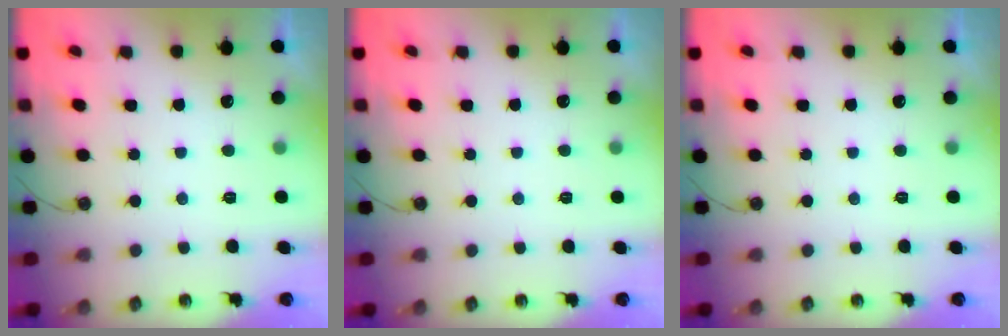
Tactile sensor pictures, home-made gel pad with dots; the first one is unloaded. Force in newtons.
{"total": 2.6, "press": 2.6, "slide": 0.5}
{"total": 0.0}